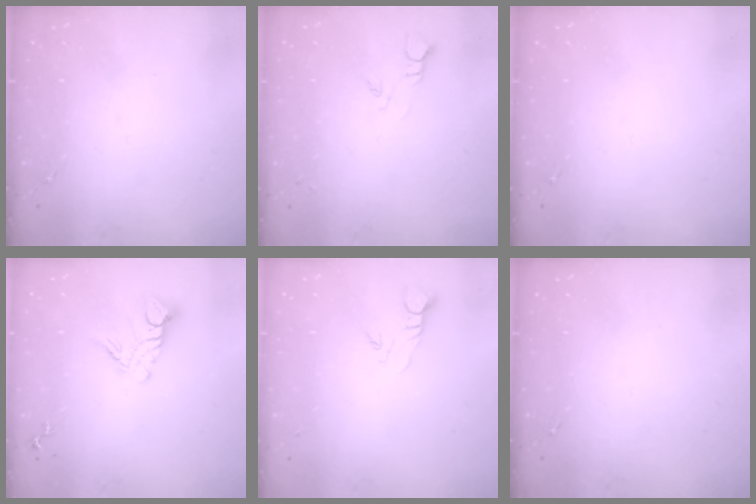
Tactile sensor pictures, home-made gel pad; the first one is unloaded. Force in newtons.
{"total": 3.3, "press": 3.3, "slide": 0.4}
{"total": 0.0}
{"total": 9.8, "press": 9.7, "slide": 0.8}
{"total": 3.4, "press": 3.4, "slide": 0.2}
{"total": 0.0}